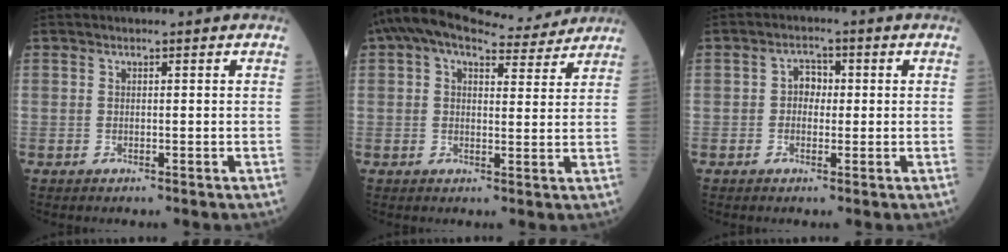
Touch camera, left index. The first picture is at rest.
{"total": 11.6, "force": [10.4, 3.0, 4.0], "torque": [-0.060, 0.029, 0.138]}
{"total": 2.8, "force": [-0.1, 2.1, 1.9], "torque": [-0.026, 0.010, -0.006]}